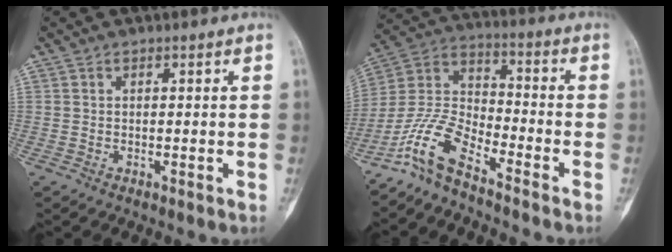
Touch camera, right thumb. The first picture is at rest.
{"total": 10.7, "force": [-8.2, 3.2, 6.1], "torque": [-0.137, 0.067, -0.171]}